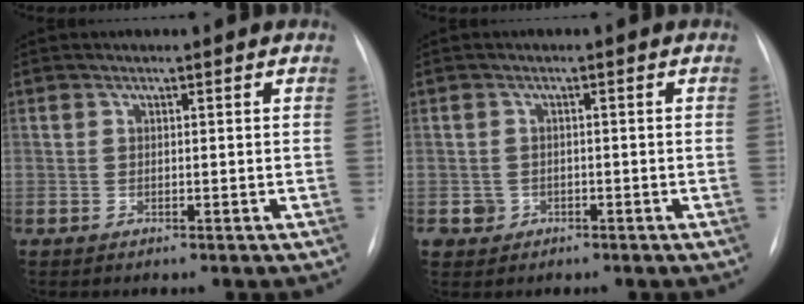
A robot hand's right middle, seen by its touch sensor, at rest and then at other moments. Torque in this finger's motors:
{"motor_torque": [0.11, -0.17, -0.01, 0.00]}